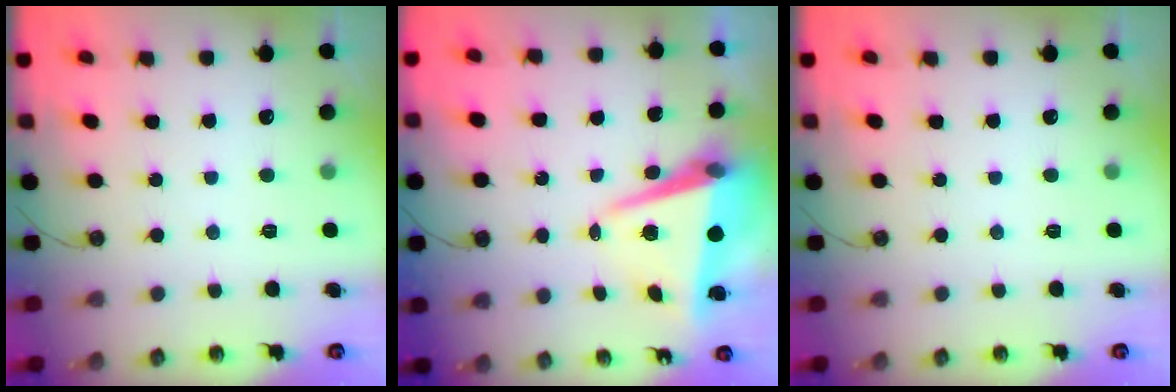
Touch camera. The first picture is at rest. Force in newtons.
{"total": 9.0, "press": 8.9, "slide": 1.6}
{"total": 0.0}